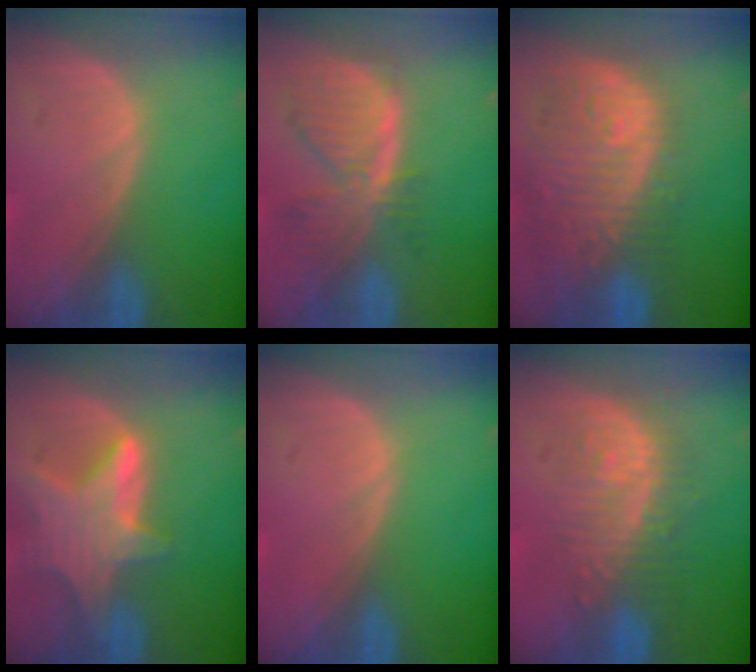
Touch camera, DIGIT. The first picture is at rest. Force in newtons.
{"total": 8.1, "press": 7.0, "slide": 4.1}
{"total": 12.0, "press": 10.7, "slide": 5.4}
{"total": 7.4, "press": 6.9, "slide": 2.6}
{"total": 0.0}
{"total": 9.0, "press": 8.6, "slide": 2.9}